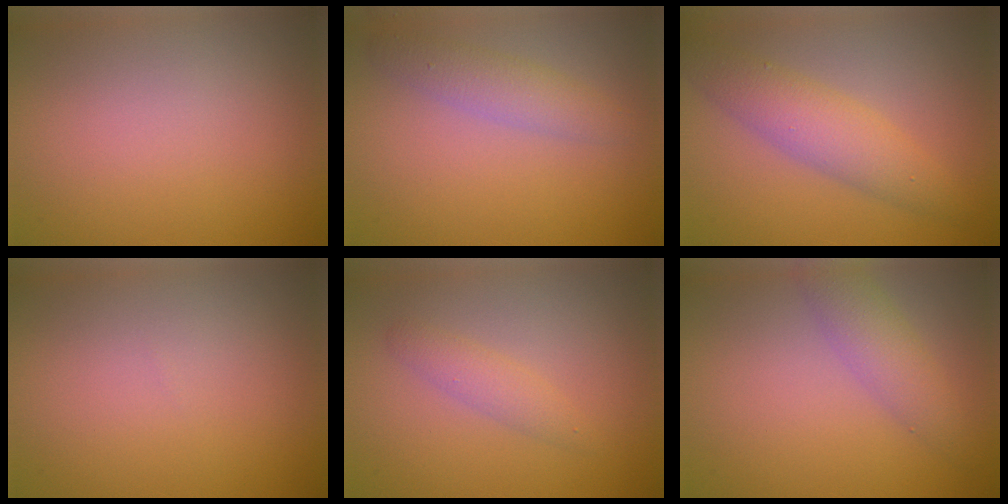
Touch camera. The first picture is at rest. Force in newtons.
{"total": 2.6, "press": 2.6, "slide": 0.2}
{"total": 4.3, "press": 4.3, "slide": 0.1}
{"total": 0.0}
{"total": 1.8, "press": 1.8, "slide": 0.0}
{"total": 3.1, "press": 3.1, "slide": 0.1}